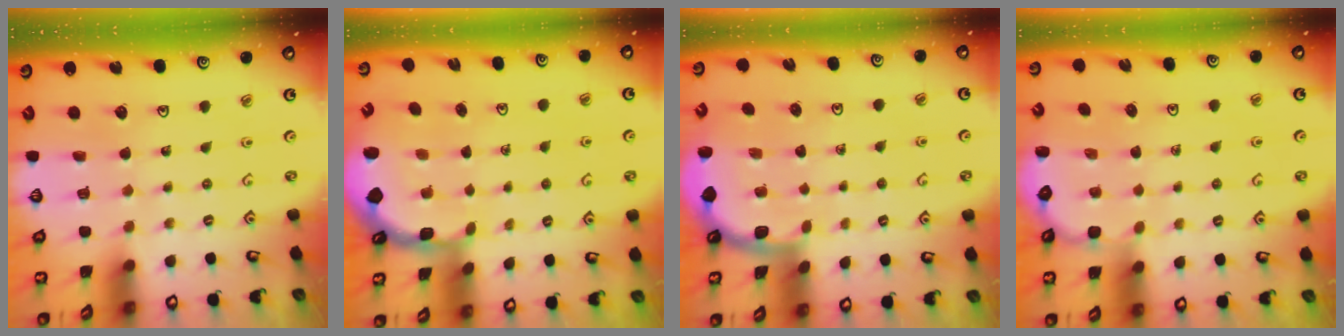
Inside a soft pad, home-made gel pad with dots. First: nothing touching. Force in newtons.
{"total": 1.8, "press": 1.7, "slide": 0.5}
{"total": 1.8, "press": 1.8, "slide": 0.0}
{"total": 2.6, "press": 2.5, "slide": 0.5}